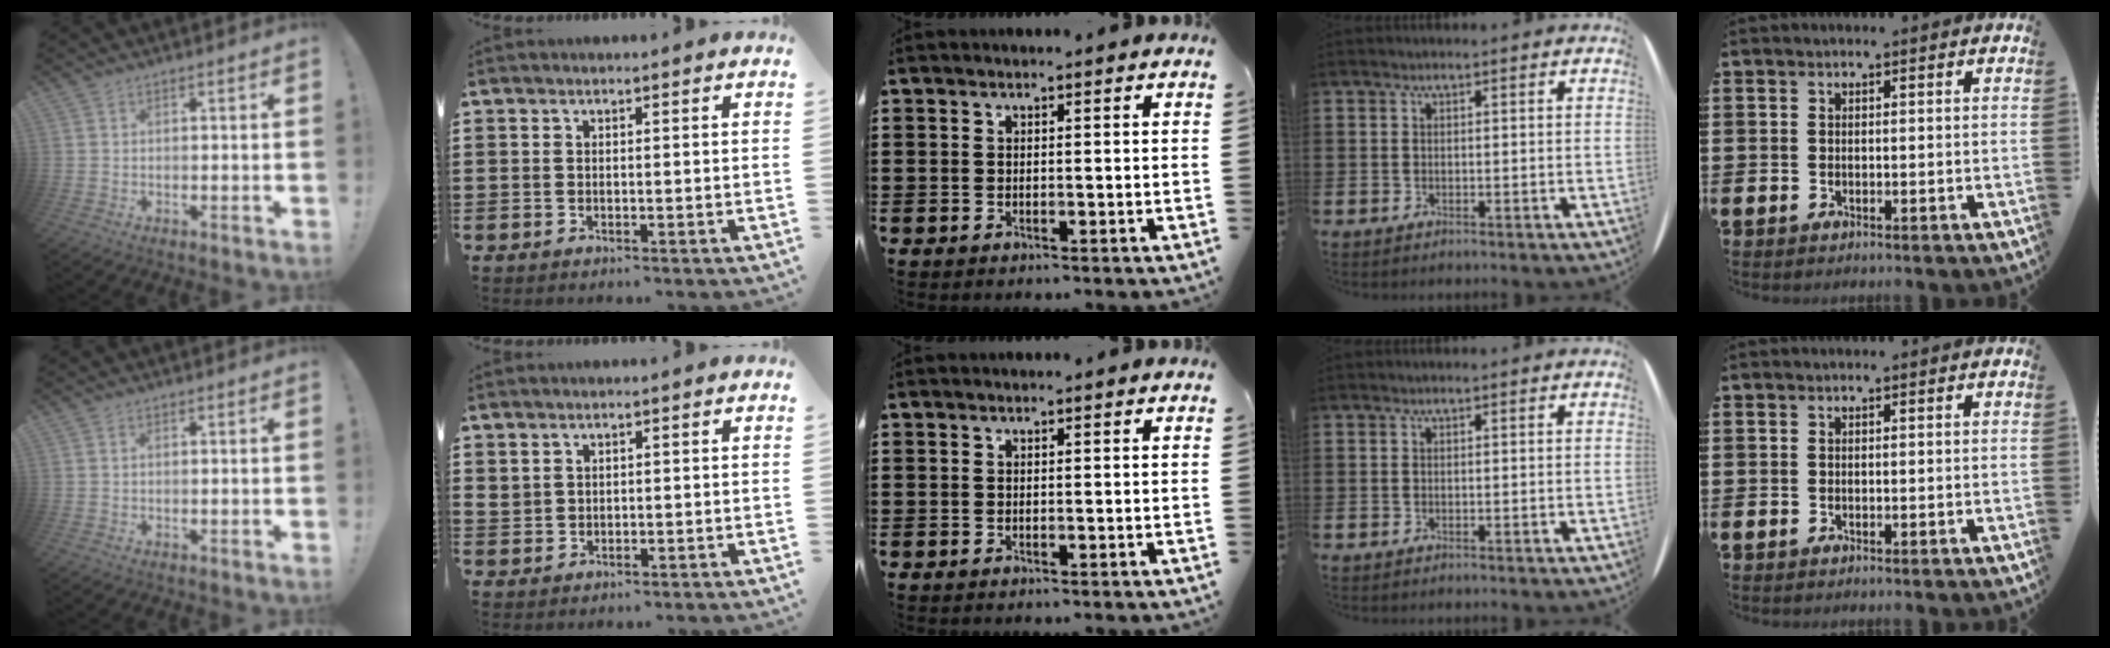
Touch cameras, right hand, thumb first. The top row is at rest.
{"index": {"total": 1.5, "force": [1.1, 1.0, 0.2], "torque": [-0.007, 0.005, 0.021]}}